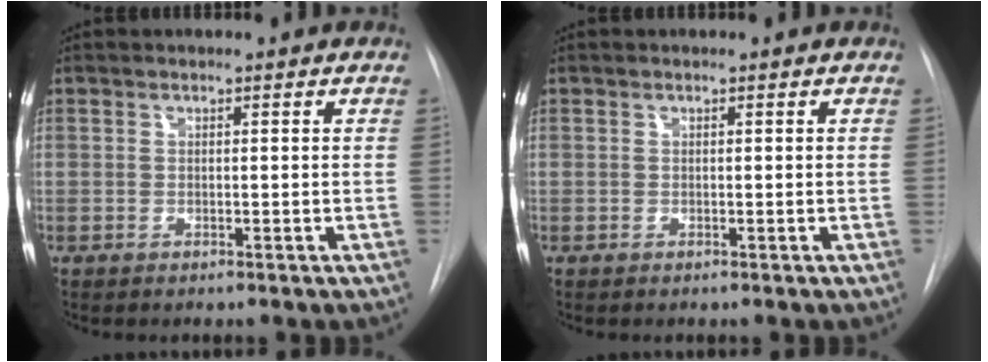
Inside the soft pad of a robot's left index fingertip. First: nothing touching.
{"total": 0.0}